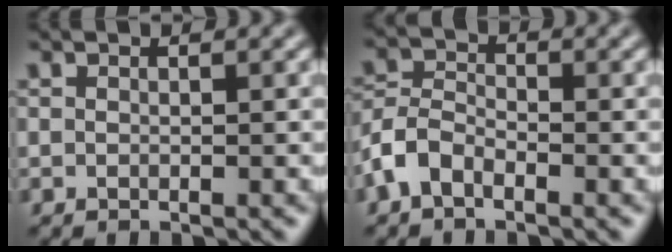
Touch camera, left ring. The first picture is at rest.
{"total": 3.2, "force": [-1.8, 1.8, 1.8], "torque": [-0.038, 0.008, -0.047]}